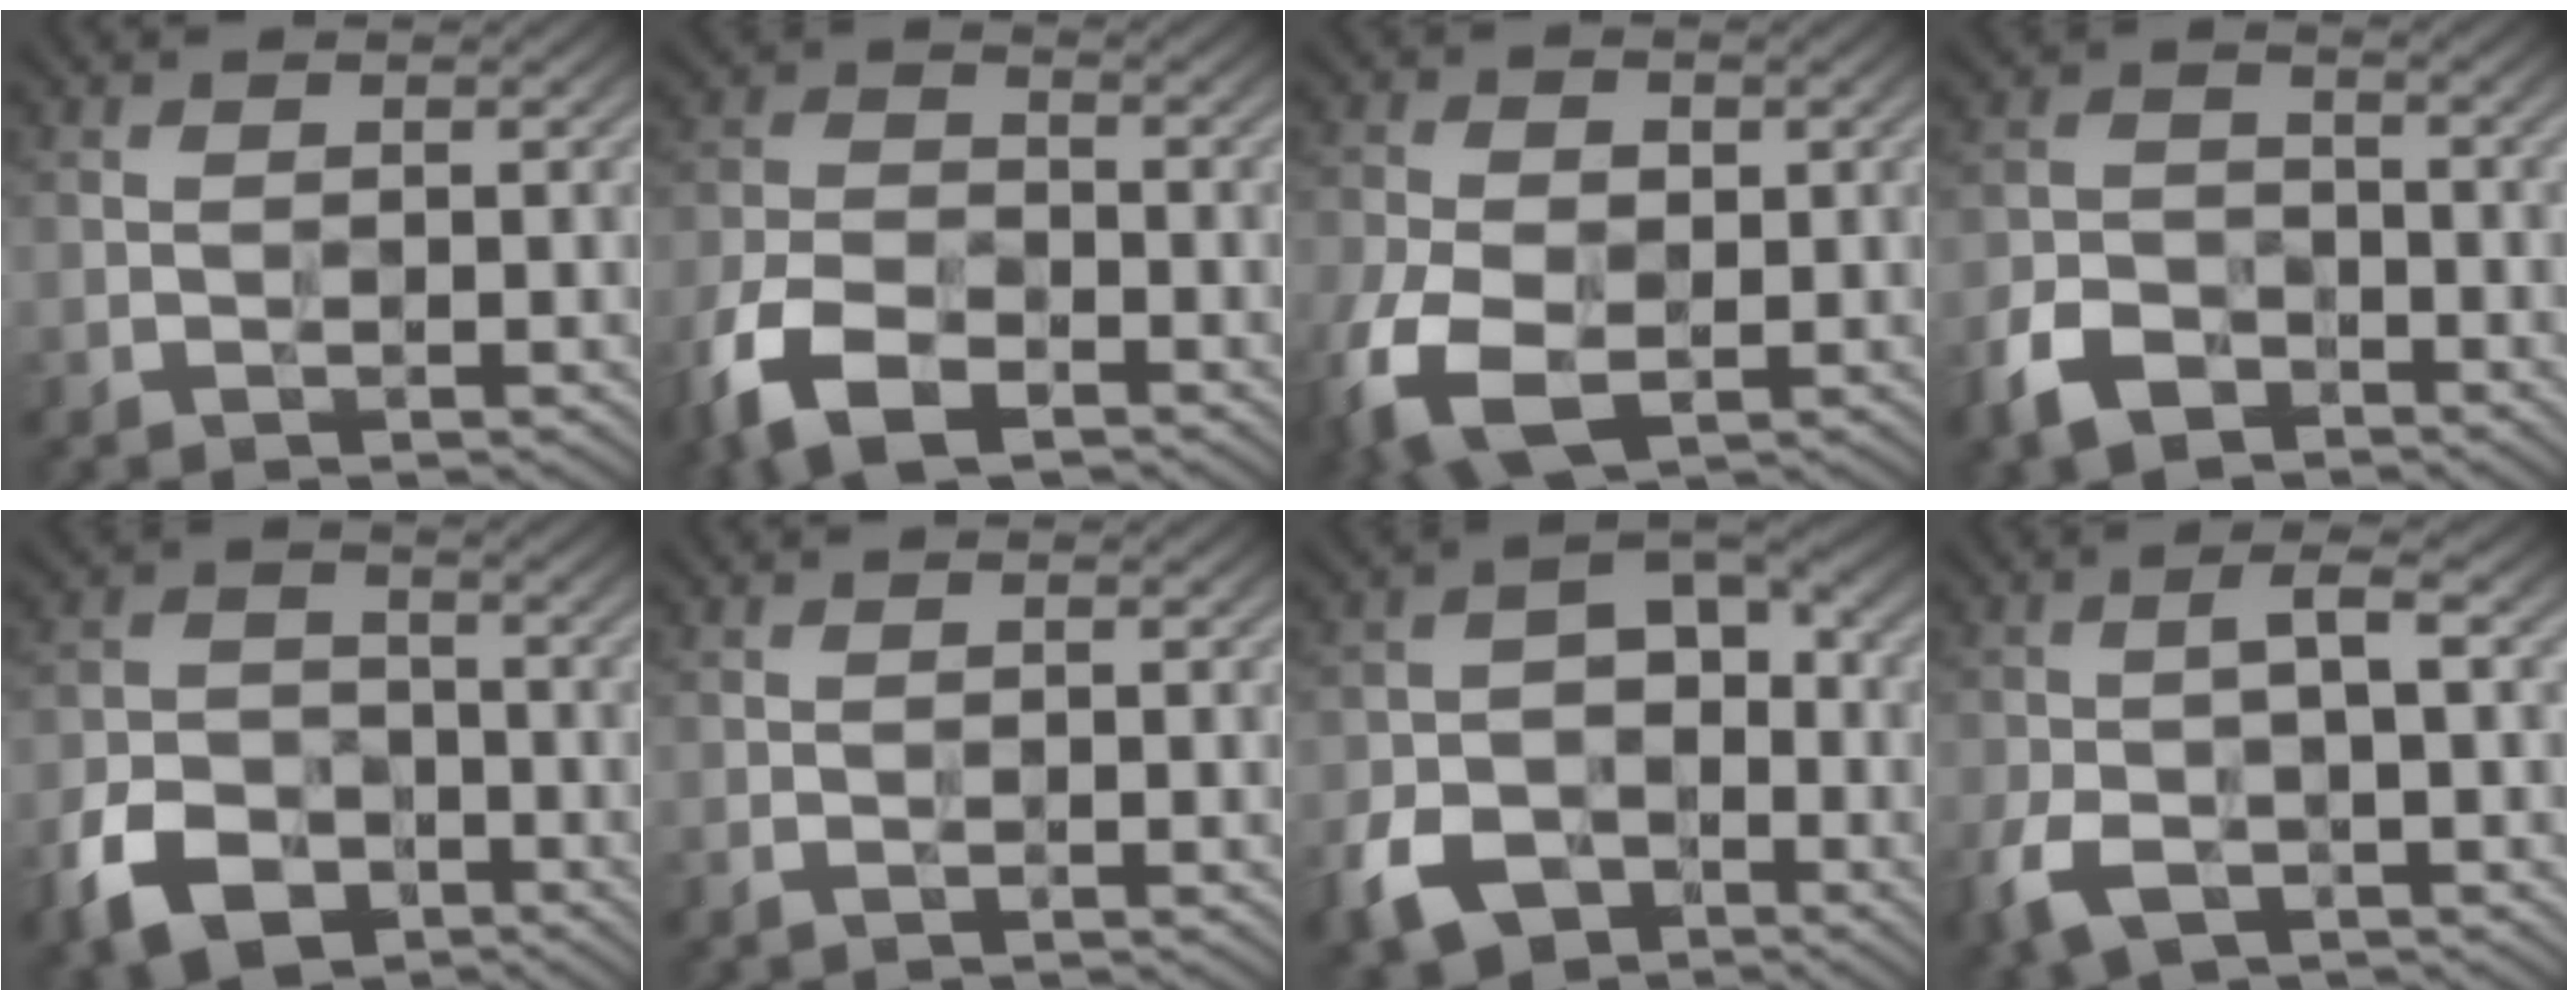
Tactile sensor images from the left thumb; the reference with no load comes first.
{"total": 10.1, "force": [-6.1, 5.3, 6.1], "torque": [-0.143, -0.020, -0.128]}
{"total": 10.8, "force": [-3.7, 6.9, 7.4], "torque": [-0.189, -0.037, -0.063]}
{"total": 6.7, "force": [-4.5, 3.9, 3.1], "torque": [-0.069, -0.004, -0.102]}
{"total": 9.1, "force": [-5.3, 6.0, 4.5], "torque": [-0.100, -0.014, -0.112]}
{"total": 0.9, "force": [-0.5, 0.4, 0.7], "torque": [-0.013, -0.001, -0.009]}
{"total": 11.5, "force": [-5.8, 7.7, 6.3], "torque": [-0.124, -0.025, -0.117]}
{"total": 6.5, "force": [-2.3, 2.7, 5.4], "torque": [-0.117, -0.001, -0.049]}